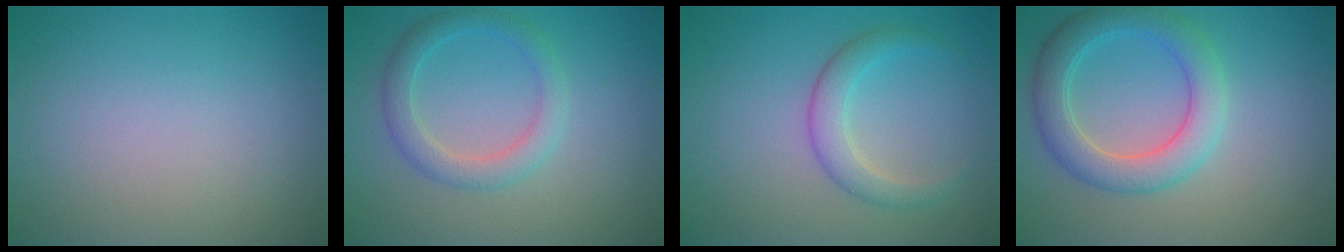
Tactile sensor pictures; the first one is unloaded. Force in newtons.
{"total": 2.9, "press": 2.9, "slide": 0.1}
{"total": 2.7, "press": 2.7, "slide": 0.1}
{"total": 4.6, "press": 4.6, "slide": 0.2}